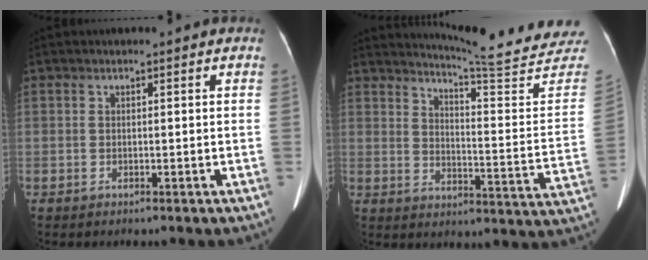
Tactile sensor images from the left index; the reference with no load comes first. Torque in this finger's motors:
{"motor_torque": [0.61, -1.29, -0.05, 0.03]}